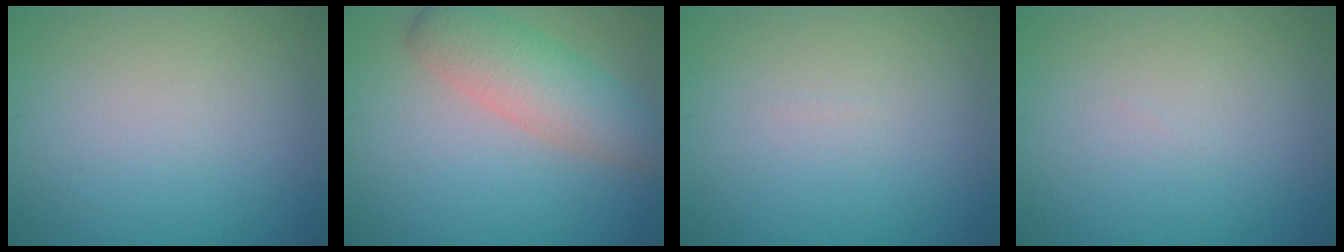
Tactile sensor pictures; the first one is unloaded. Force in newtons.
{"total": 5.1, "press": 5.1, "slide": 0.2}
{"total": 0.0}
{"total": 0.0}